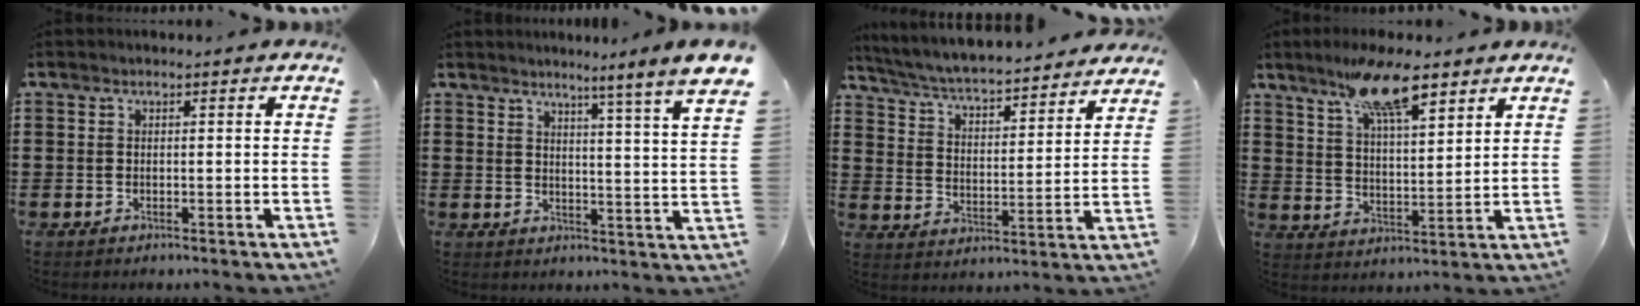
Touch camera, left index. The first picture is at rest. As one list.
[{"total": 4.6, "force": [3.8, -1.8, 2.0], "torque": [-0.045, -0.042, 0.054]}, {"total": 4.7, "force": [4.6, -0.1, 1.2], "torque": [-0.047, -0.037, 0.071]}, {"total": 11.7, "force": [8.3, 3.0, 7.7], "torque": [-0.144, -0.018, 0.145]}]